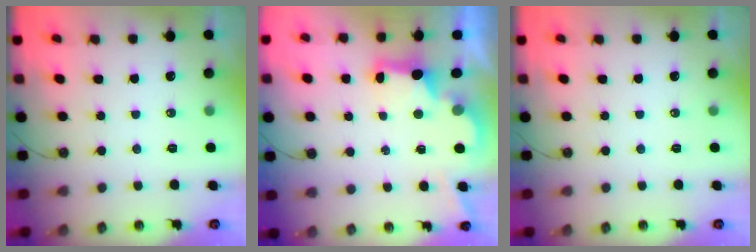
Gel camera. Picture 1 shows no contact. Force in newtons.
{"total": 2.8, "press": 2.6, "slide": 0.9}
{"total": 0.0}